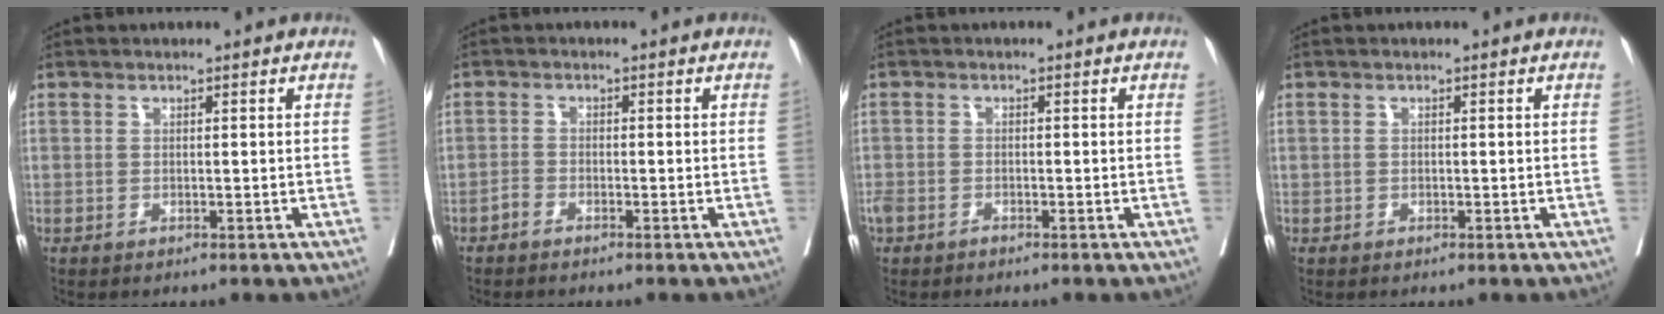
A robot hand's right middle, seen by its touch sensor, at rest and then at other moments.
{"total": 1.1, "force": [-1.0, 0.4, 0.4], "torque": [-0.009, 0.002, -0.019]}
{"total": 3.1, "force": [-2.1, 1.8, 1.3], "torque": [-0.031, -0.003, -0.042]}
{"total": 0.0}